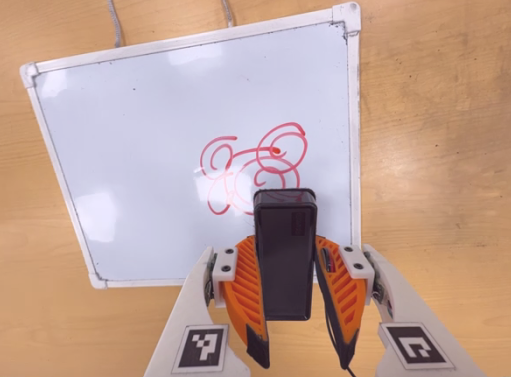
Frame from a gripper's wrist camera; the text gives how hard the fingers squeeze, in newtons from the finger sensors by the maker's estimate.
{"total": 4.0, "left": 2.7, "right": 5.2}